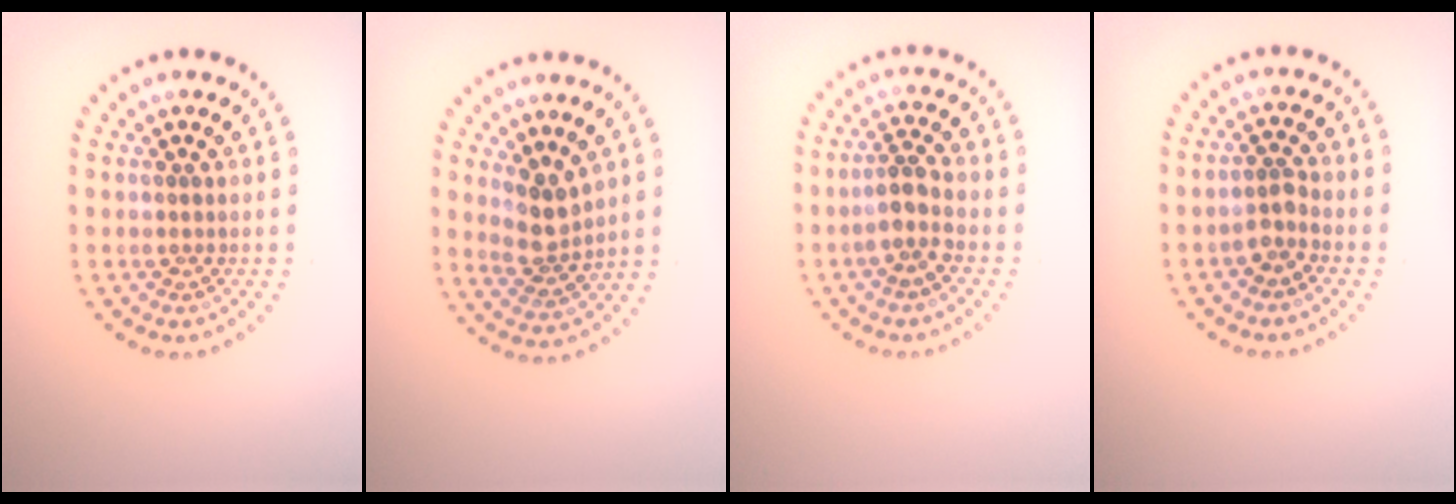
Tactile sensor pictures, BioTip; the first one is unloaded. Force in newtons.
{"total": 2.7, "press": 2.2, "slide": 1.6}
{"total": 2.2, "press": 1.7, "slide": 1.4}
{"total": 1.5, "press": 1.2, "slide": 0.9}